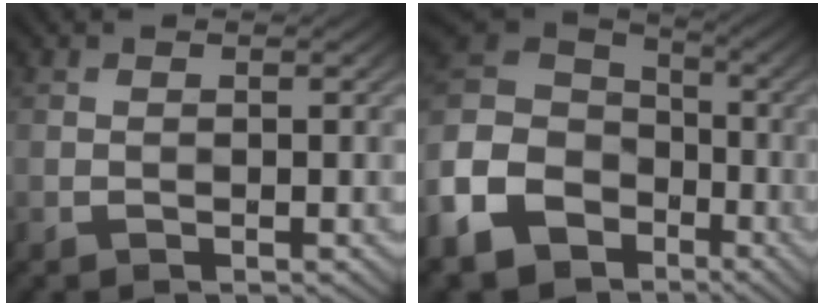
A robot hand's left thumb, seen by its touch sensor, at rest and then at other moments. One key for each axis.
{"total": 16.2, "fx": -7.6, "fy": 12.2, "fz": 7.6, "tx": -0.261, "ty": -0.043, "tz": -0.133}